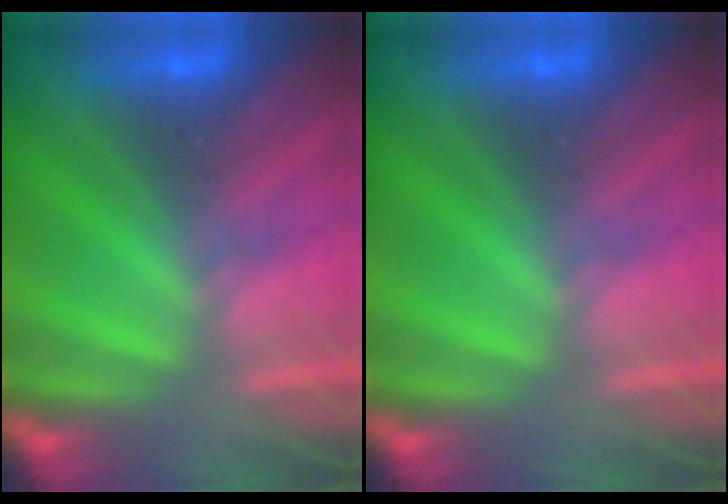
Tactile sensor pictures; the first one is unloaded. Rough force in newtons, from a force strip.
{"total": 0.0}